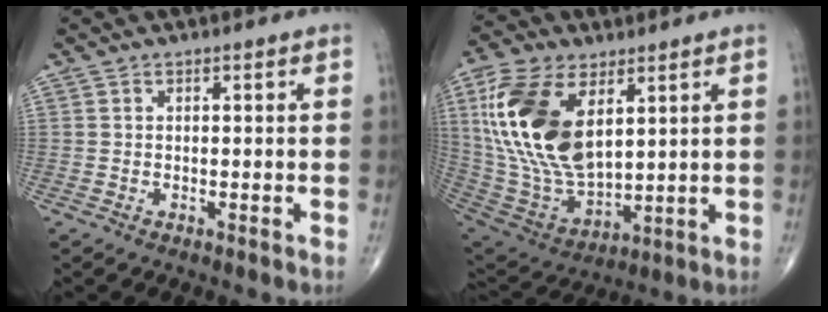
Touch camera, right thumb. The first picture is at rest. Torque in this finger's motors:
{"motor_torque": [-0.96, 1.79, 1.97, 0.80, 0.68]}